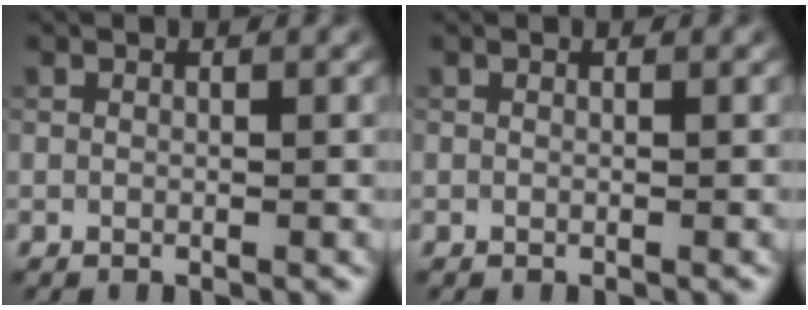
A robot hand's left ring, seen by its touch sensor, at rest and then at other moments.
{"total": 0.0}